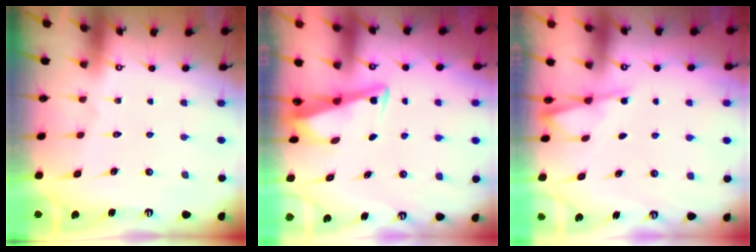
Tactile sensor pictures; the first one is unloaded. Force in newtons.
{"total": 3.5, "press": 3.5, "slide": 0.3}
{"total": 1.9, "press": 1.8, "slide": 0.4}